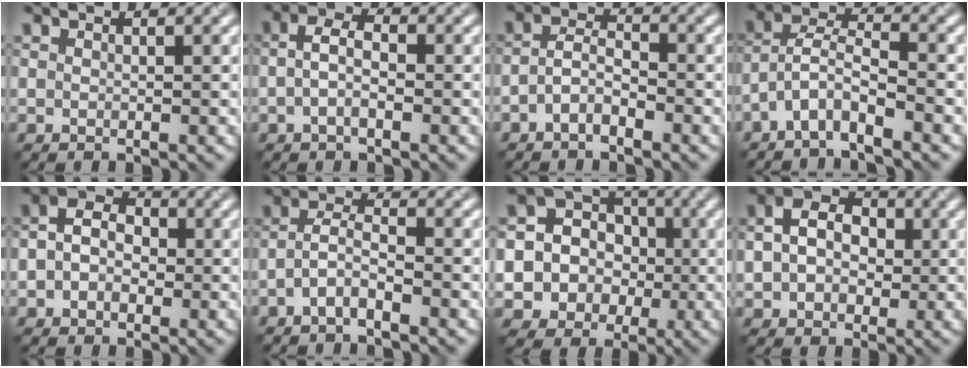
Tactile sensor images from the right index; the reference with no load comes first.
{"total": 2.5, "force": [-0.6, 1.1, 2.1], "torque": [-0.044, 0.006, -0.017]}
{"total": 2.4, "force": [-1.3, 1.0, 1.7], "torque": [-0.036, 0.008, -0.032]}
{"total": 3.8, "force": [-2.7, 0.9, 2.5], "torque": [-0.050, 0.008, -0.062]}
{"total": 4.3, "force": [-0.2, 3.3, 2.8], "torque": [-0.039, 0.007, -0.015]}
{"total": 2.5, "force": [-1.4, 0.7, 1.9], "torque": [-0.042, 0.008, -0.037]}
{"total": 11.7, "force": [-1.8, 11.1, 3.2], "torque": [-0.091, 0.003, -0.050]}
{"total": 6.1, "force": [0.7, 4.7, 3.8], "torque": [-0.068, 0.015, -0.008]}